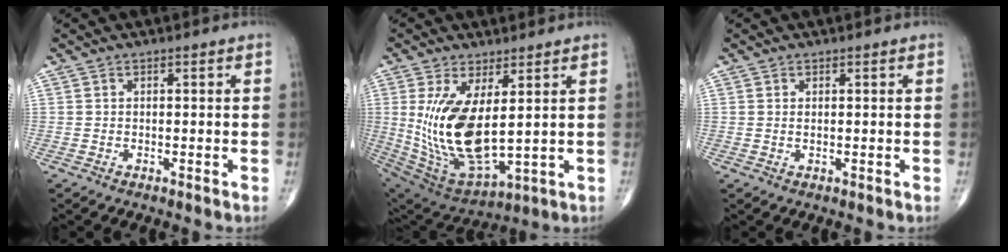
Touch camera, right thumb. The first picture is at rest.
{"total": 17.0, "force": [2.1, 7.3, 15.2], "torque": [-0.303, -0.030, 0.065]}
{"total": 0.6, "force": [0.2, 0.1, 0.5], "torque": [-0.009, -0.001, 0.003]}